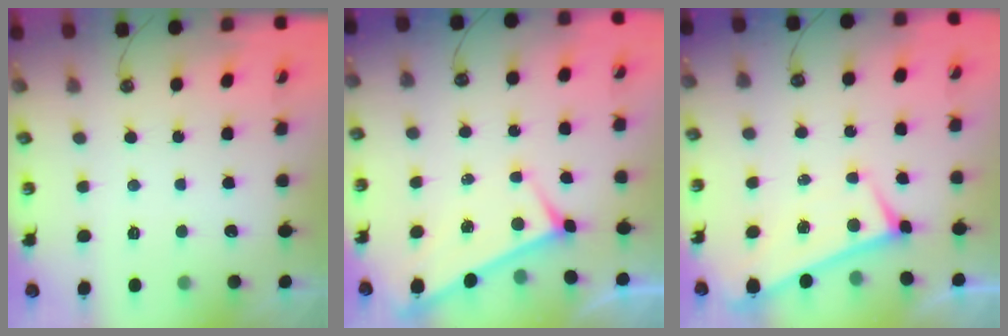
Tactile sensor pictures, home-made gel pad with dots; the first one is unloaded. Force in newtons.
{"total": 3.9, "press": 3.9, "slide": 0.3}
{"total": 0.0}